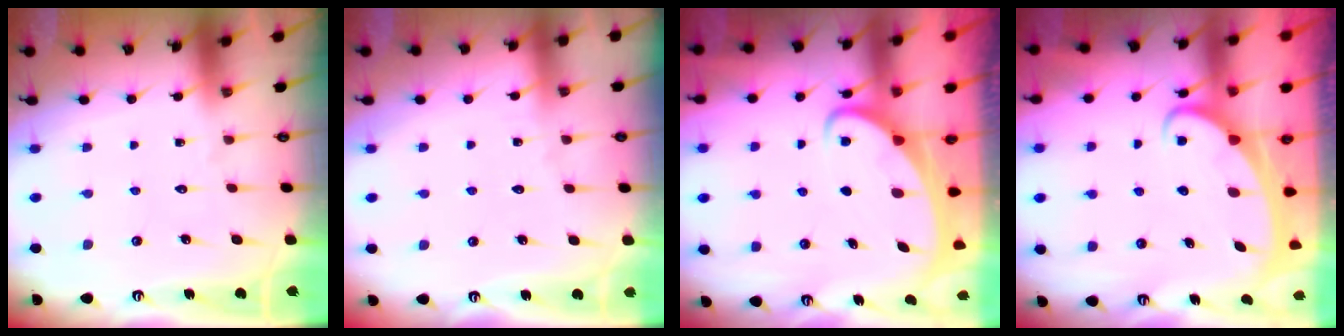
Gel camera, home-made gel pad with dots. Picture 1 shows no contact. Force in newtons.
{"total": 3.0, "press": 3.0, "slide": 0.3}
{"total": 2.8, "press": 2.7, "slide": 0.3}
{"total": 3.8, "press": 3.8, "slide": 0.4}